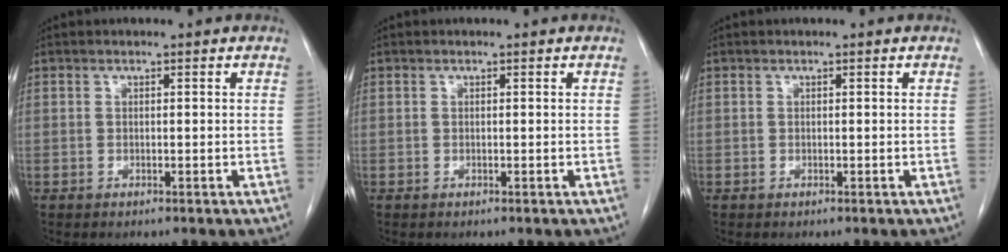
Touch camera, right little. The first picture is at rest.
{"total": 0.0}
{"total": 0.0}